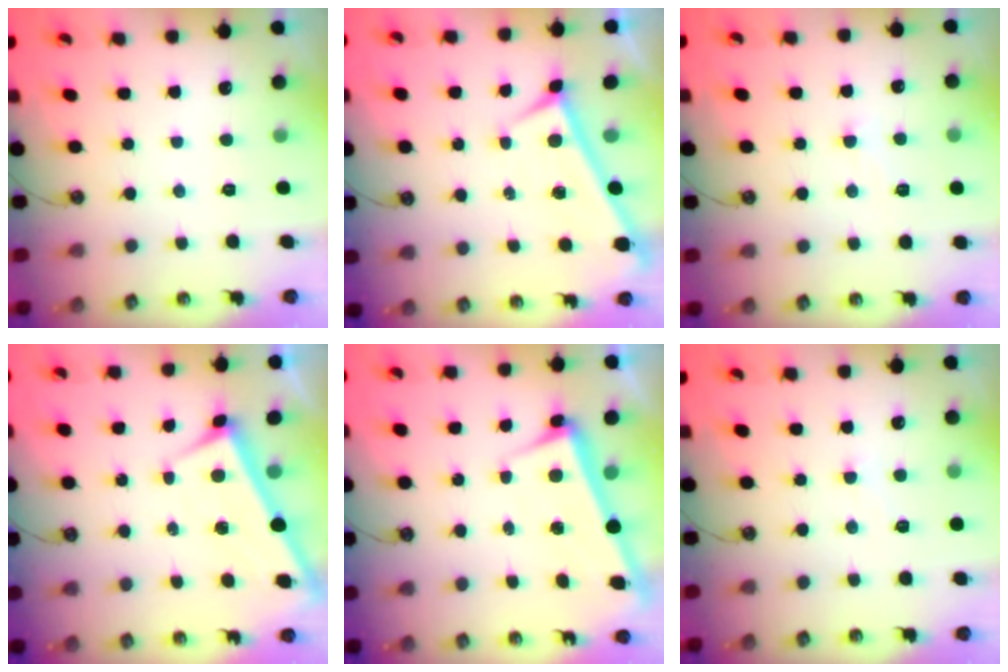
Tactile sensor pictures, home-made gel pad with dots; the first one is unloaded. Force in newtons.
{"total": 0.0}
{"total": 2.6, "press": 2.5, "slide": 0.6}
{"total": 2.8, "press": 2.8, "slide": 0.1}
{"total": 2.5, "press": 2.4, "slide": 0.6}
{"total": 2.7, "press": 2.7, "slide": 0.5}